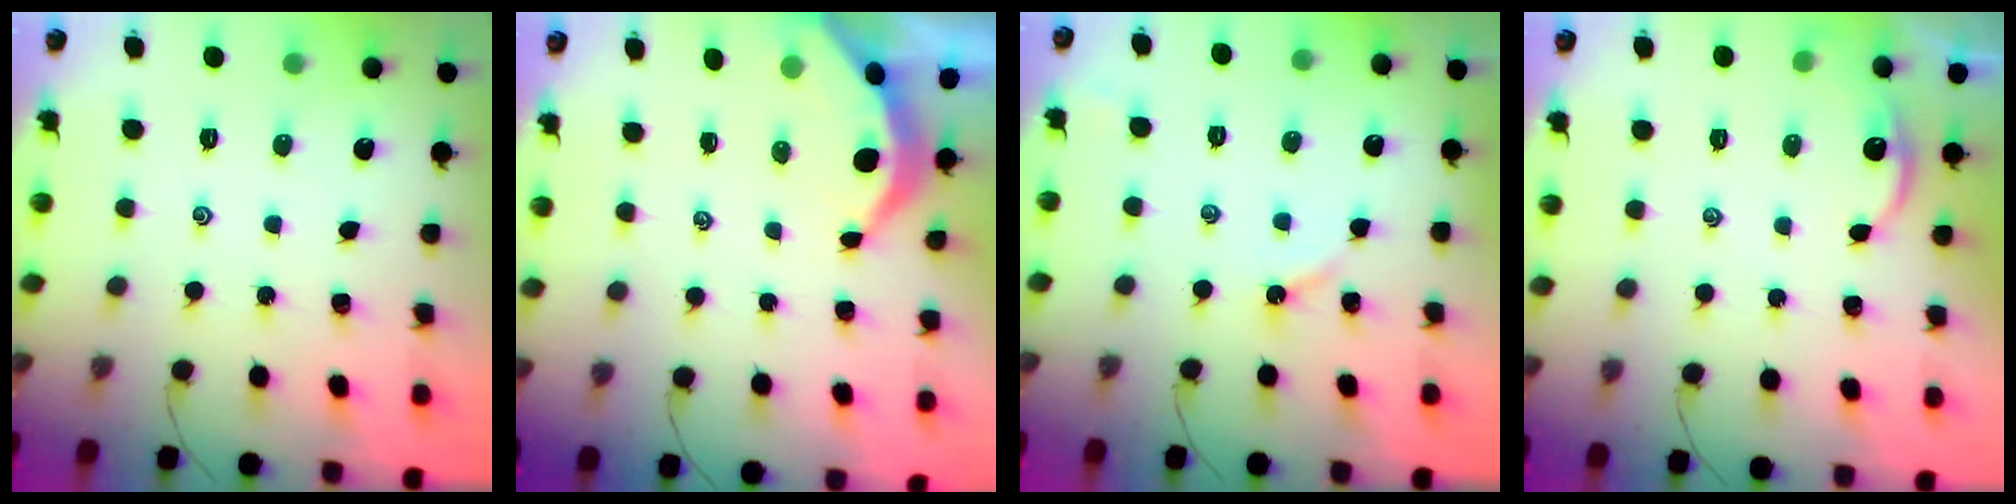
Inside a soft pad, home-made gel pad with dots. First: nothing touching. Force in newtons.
{"total": 3.8, "press": 3.8, "slide": 0.5}
{"total": 2.8, "press": 2.8, "slide": 0.2}
{"total": 2.2, "press": 2.2, "slide": 0.2}